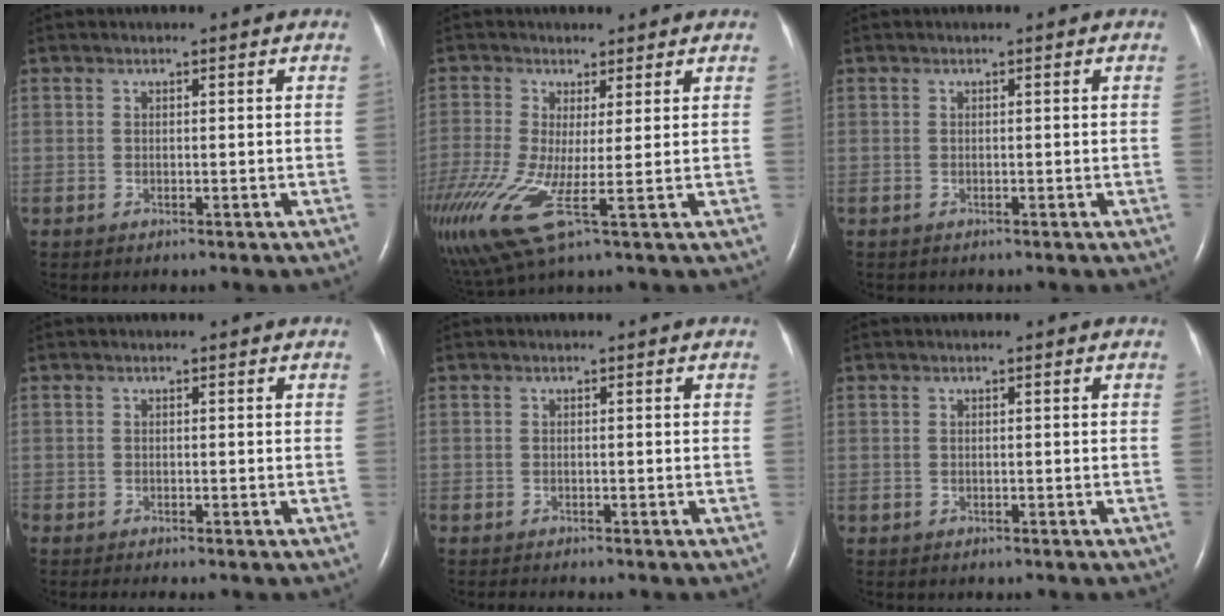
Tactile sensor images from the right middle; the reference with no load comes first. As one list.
[{"total": 14.6, "force": [-4.1, 3.7, 13.5], "torque": [-0.336, -0.021, -0.071]}, {"total": 0.0}, {"total": 1.3, "force": [-1.1, -0.2, 0.6], "torque": [-0.012, -0.002, -0.020]}, {"total": 2.0, "force": [-1.8, 0.1, 0.7], "torque": [-0.014, -0.005, -0.025]}, {"total": 0.0}]